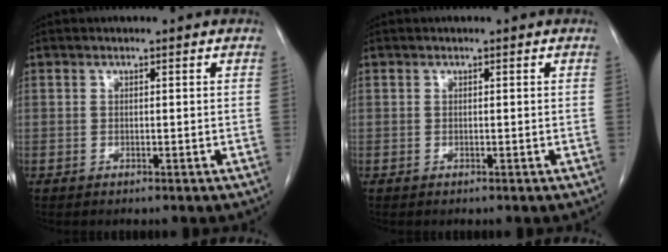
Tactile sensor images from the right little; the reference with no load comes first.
{"total": 0.0}